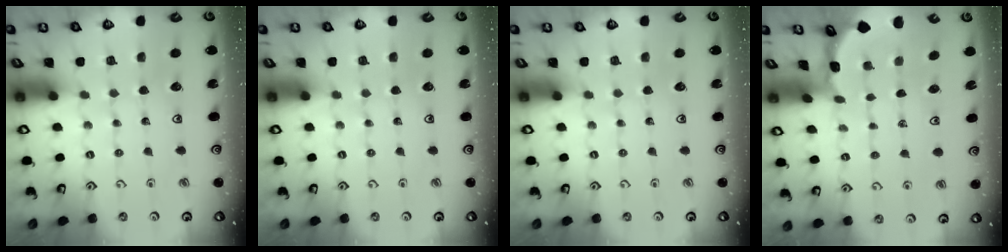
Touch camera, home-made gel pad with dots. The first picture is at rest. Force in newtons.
{"total": 0.0}
{"total": 0.0}
{"total": 1.1, "press": 1.0, "slide": 0.1}